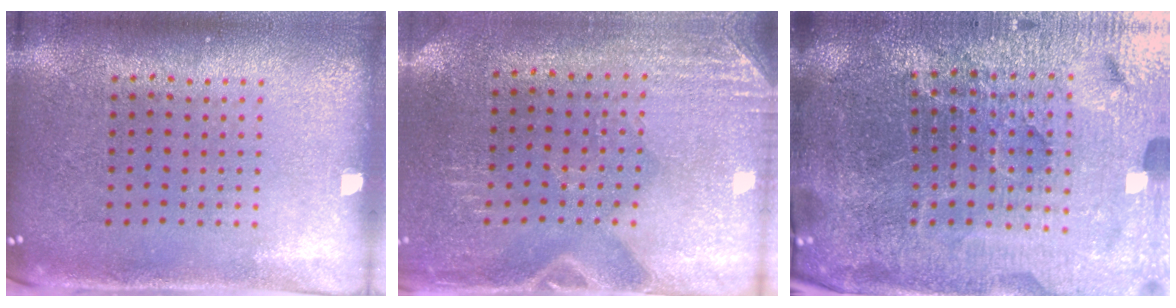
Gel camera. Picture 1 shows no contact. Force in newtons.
{"total": 2.8, "press": 2.5, "slide": 1.3}
{"total": 6.3, "press": 5.7, "slide": 2.7}